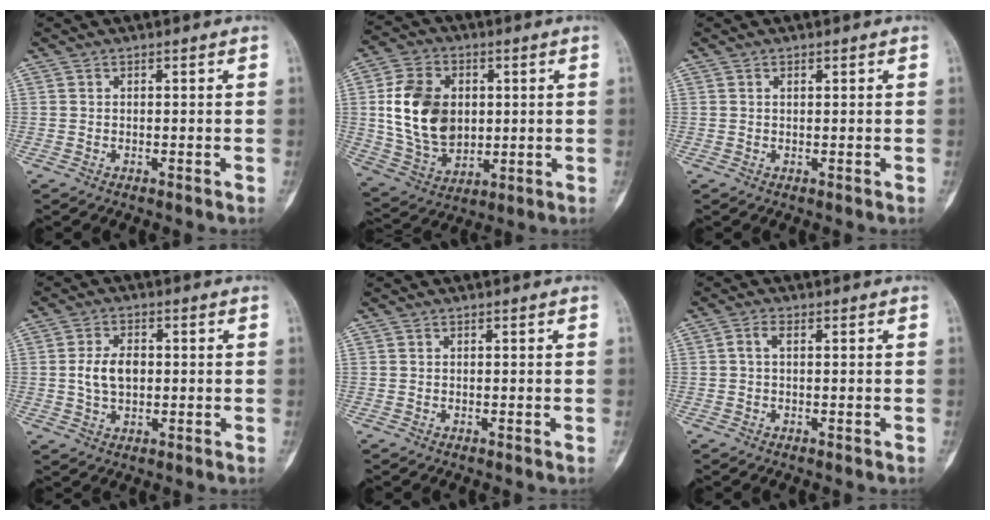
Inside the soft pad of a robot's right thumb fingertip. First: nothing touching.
{"total": 16.2, "force": [1.9, 11.7, 11.0], "torque": [-0.168, -0.006, 0.045]}
{"total": 0.6, "force": [0.3, 0.3, 0.4], "torque": [-0.004, 0.000, 0.005]}
{"total": 6.2, "force": [0.2, 4.0, 4.8], "torque": [-0.086, 0.006, 0.004]}
{"total": 0.0}
{"total": 2.0, "force": [-0.1, 0.9, 1.8], "torque": [-0.033, 0.005, -0.005]}